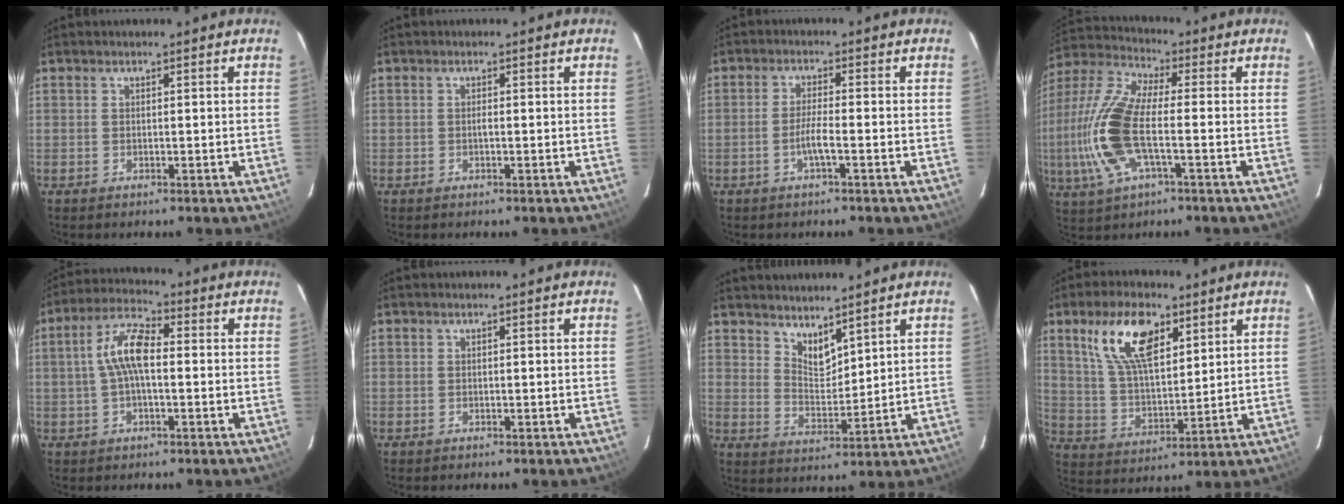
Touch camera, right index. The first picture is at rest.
{"total": 0.5, "force": [-0.2, 0.1, 0.5], "torque": [-0.008, 0.003, -0.006]}
{"total": 3.0, "force": [-1.5, -0.2, 2.6], "torque": [-0.052, -0.003, -0.029]}
{"total": 15.8, "force": [-3.0, 5.3, 14.6], "torque": [-0.328, 0.000, -0.066]}
{"total": 8.0, "force": [0.0, 3.0, 7.4], "torque": [-0.154, 0.021, -0.004]}
{"total": 0.0}
{"total": 5.7, "force": [4.9, 2.0, 2.2], "torque": [-0.030, -0.006, 0.091]}
{"total": 13.4, "force": [7.0, 6.0, 9.7], "torque": [-0.183, 0.018, 0.140]}